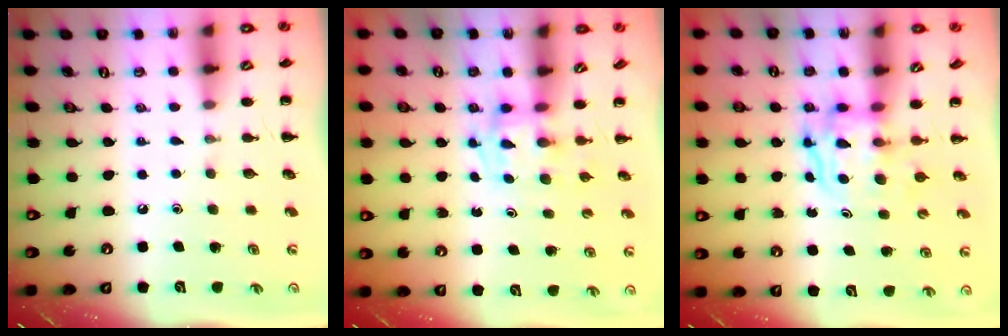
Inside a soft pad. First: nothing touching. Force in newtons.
{"total": 2.9, "press": 2.9, "slide": 0.2}
{"total": 3.5, "press": 3.5, "slide": 0.3}